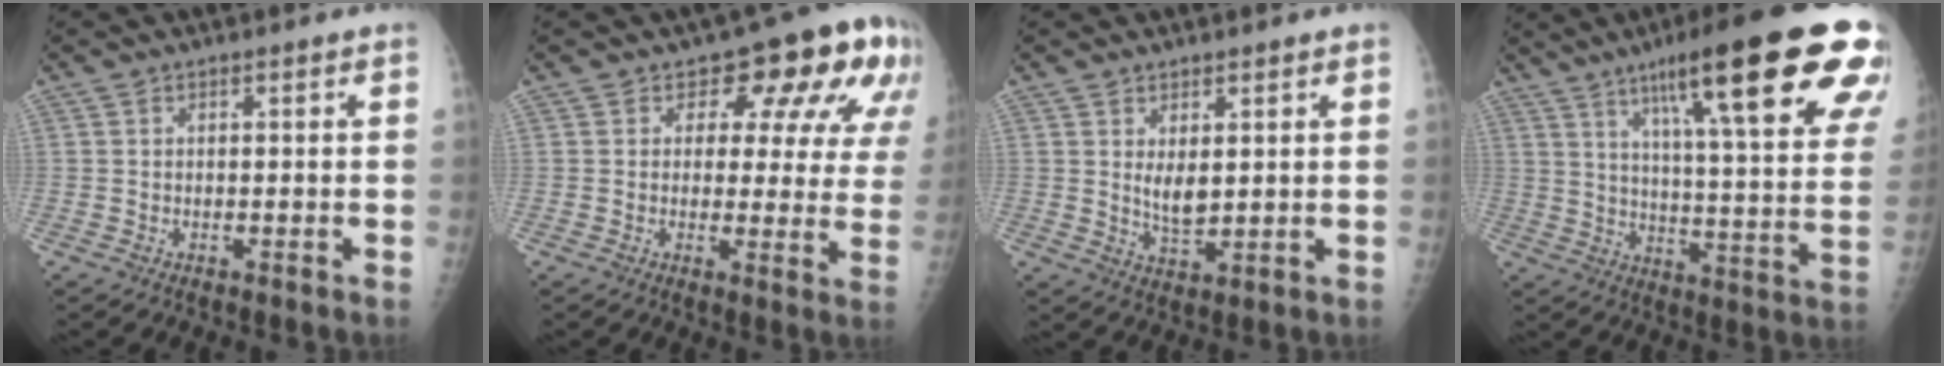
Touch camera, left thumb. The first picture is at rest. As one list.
[{"total": 13.8, "force": [7.3, 7.6, 8.9], "torque": [-0.052, -0.031, 0.071]}, {"total": 4.7, "force": [1.4, 2.4, 3.8], "torque": [-0.058, -0.019, 0.031]}, {"total": 28.7, "force": [15.7, 4.8, 23.5], "torque": [-0.300, -0.032, 0.226]}]